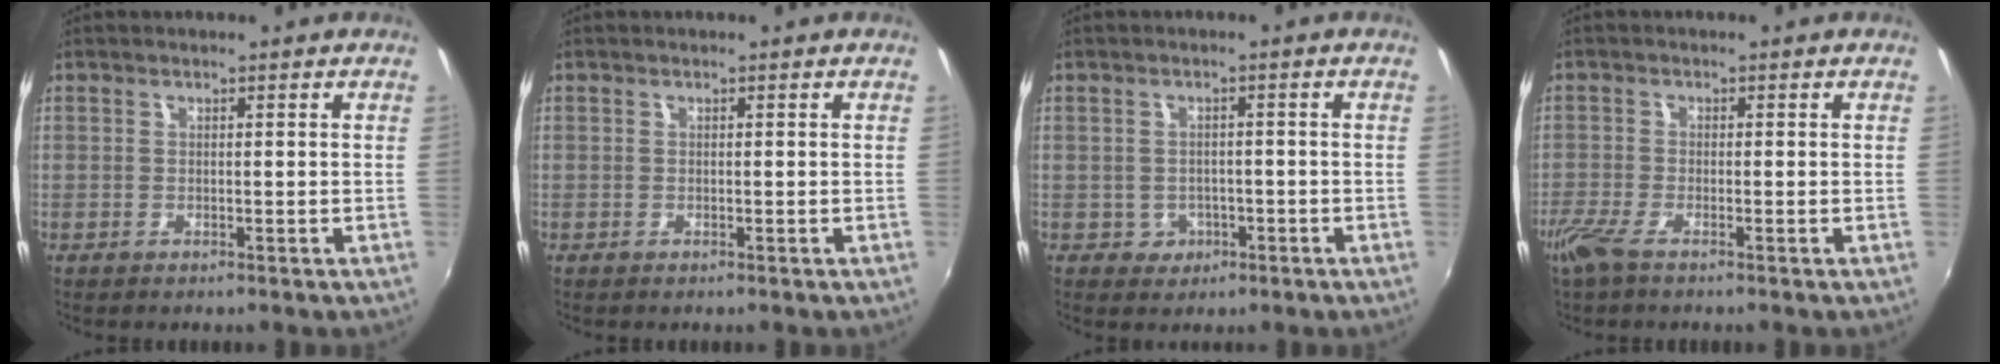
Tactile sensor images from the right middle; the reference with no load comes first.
{"total": 0.0}
{"total": 3.7, "force": [-1.3, 3.4, 0.8], "torque": [-0.025, 0.004, -0.011]}
{"total": 3.7, "force": [-2.7, 0.6, 2.5], "torque": [-0.064, -0.012, -0.056]}